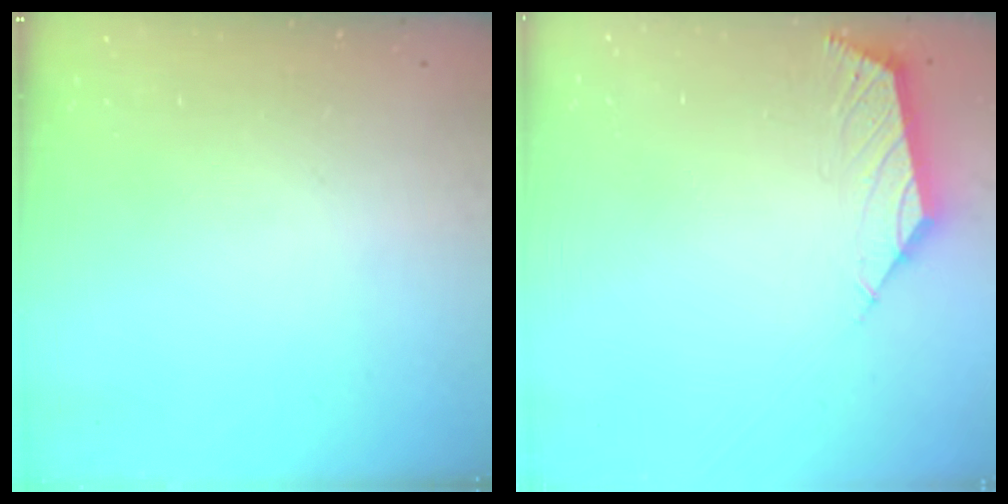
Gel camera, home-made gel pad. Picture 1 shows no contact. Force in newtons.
{"total": 2.9, "press": 2.8, "slide": 0.7}